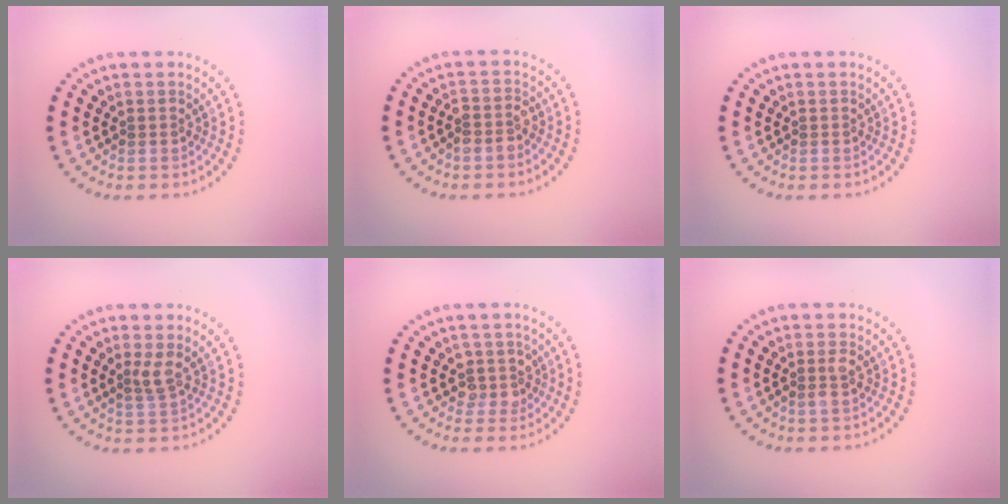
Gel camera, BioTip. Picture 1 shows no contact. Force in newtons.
{"total": 1.7, "press": 1.5, "slide": 0.7}
{"total": 0.0}
{"total": 1.4, "press": 1.0, "slide": 0.9}
{"total": 2.2, "press": 1.7, "slide": 1.4}
{"total": 1.2, "press": 1.1, "slide": 0.5}